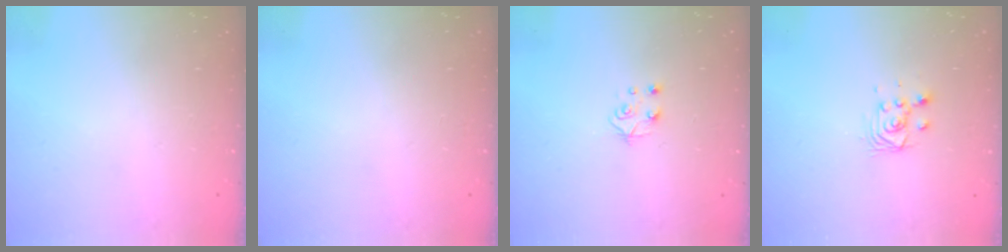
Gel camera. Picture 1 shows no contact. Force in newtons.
{"total": 0.0}
{"total": 5.6, "press": 5.6, "slide": 0.5}
{"total": 4.7, "press": 4.6, "slide": 1.2}